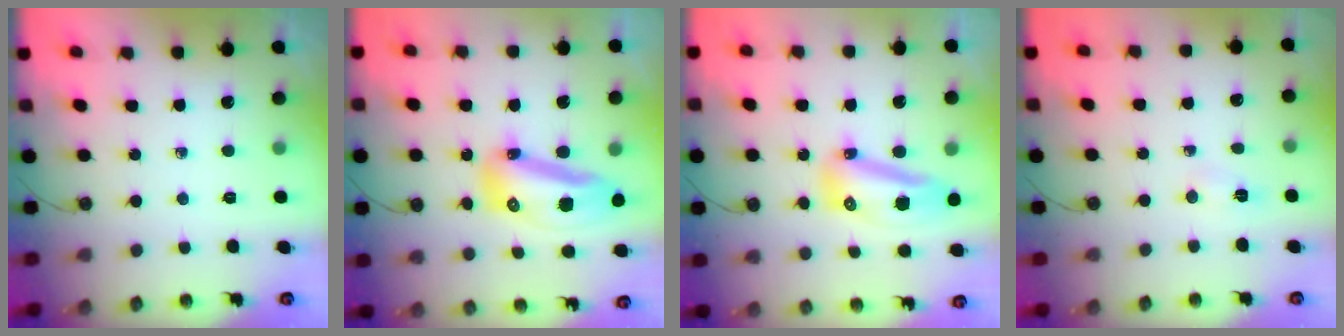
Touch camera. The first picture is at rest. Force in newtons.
{"total": 13.9, "press": 13.8, "slide": 1.5}
{"total": 11.2, "press": 11.1, "slide": 1.2}
{"total": 2.3, "press": 2.3, "slide": 0.3}